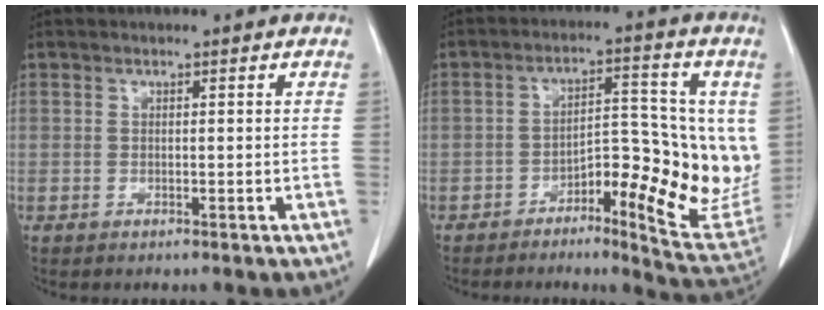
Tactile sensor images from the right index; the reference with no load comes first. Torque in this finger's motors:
{"motor_torque": [0.44, -0.09, 0.27, 0.06]}